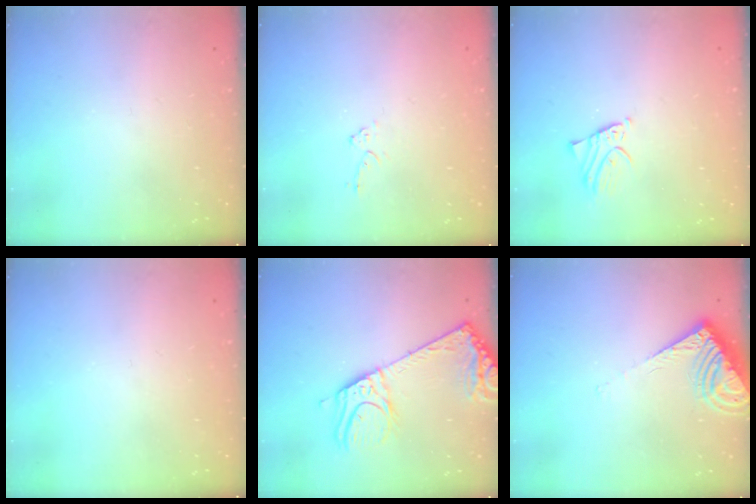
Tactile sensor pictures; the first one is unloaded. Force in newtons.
{"total": 4.0, "press": 4.0, "slide": 0.4}
{"total": 2.0, "press": 2.0, "slide": 0.2}
{"total": 0.0}
{"total": 12.9, "press": 12.6, "slide": 2.8}
{"total": 9.7, "press": 9.7, "slide": 0.8}